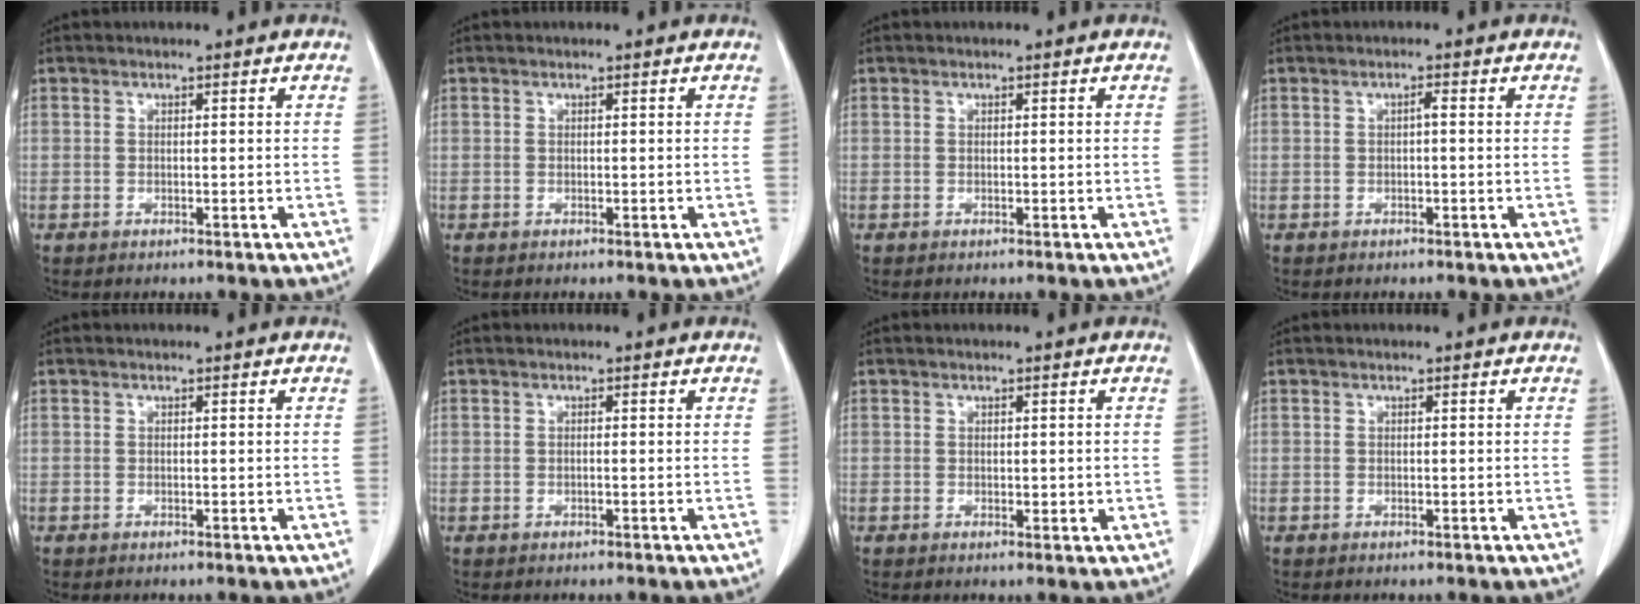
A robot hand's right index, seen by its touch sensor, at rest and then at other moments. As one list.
[{"total": 0.0}, {"total": 0.0}, {"total": 1.0, "force": [0.0, 0.1, 1.0], "torque": [-0.016, 0.005, 0.000]}, {"total": 0.0}, {"total": 0.0}, {"total": 1.4, "force": [0.2, 0.7, 1.2], "torque": [-0.017, -0.005, 0.005]}, {"total": 0.0}]